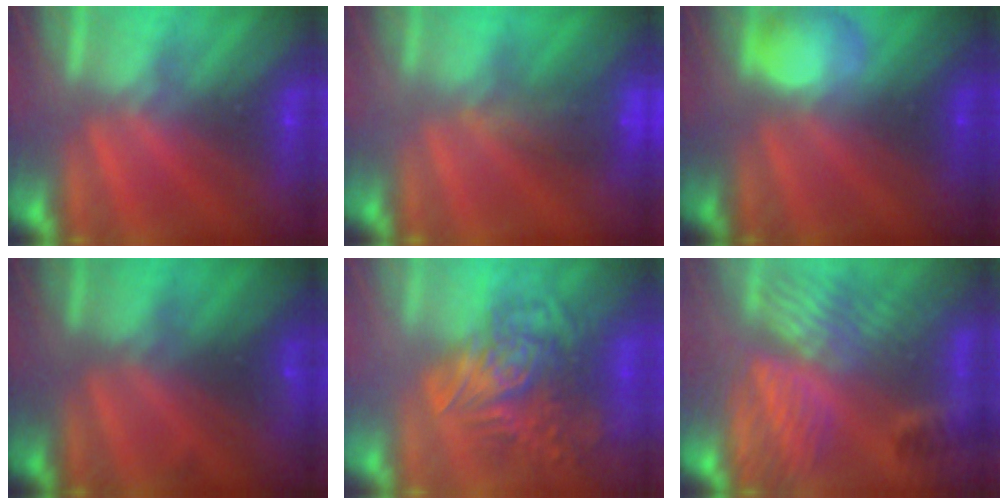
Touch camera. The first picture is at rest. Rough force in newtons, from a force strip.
{"total": 6.3}
{"total": 2.5}
{"total": 1.2}
{"total": 5.5}
{"total": 7.9}